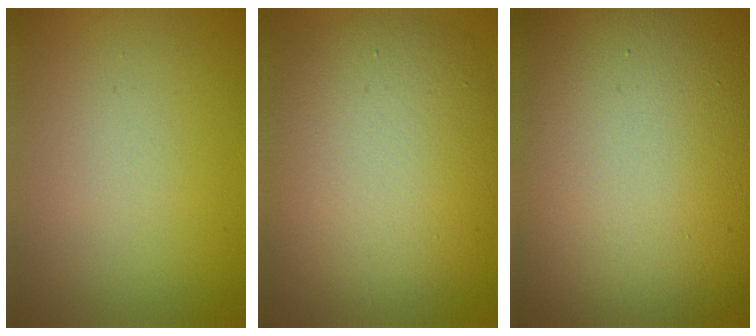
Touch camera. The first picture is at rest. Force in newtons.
{"total": 10.9, "press": 10.8, "slide": 1.1}
{"total": 24.2, "press": 24.2, "slide": 1.2}